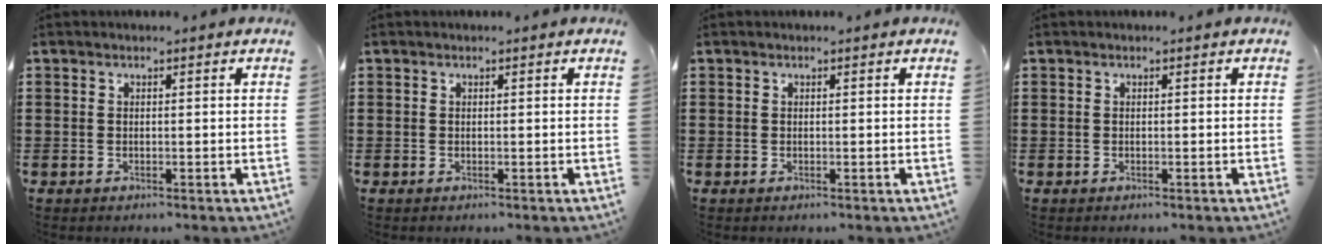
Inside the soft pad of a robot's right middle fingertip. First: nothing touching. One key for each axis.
{"total": 0.0}
{"total": 0.0}
{"total": 0.0}